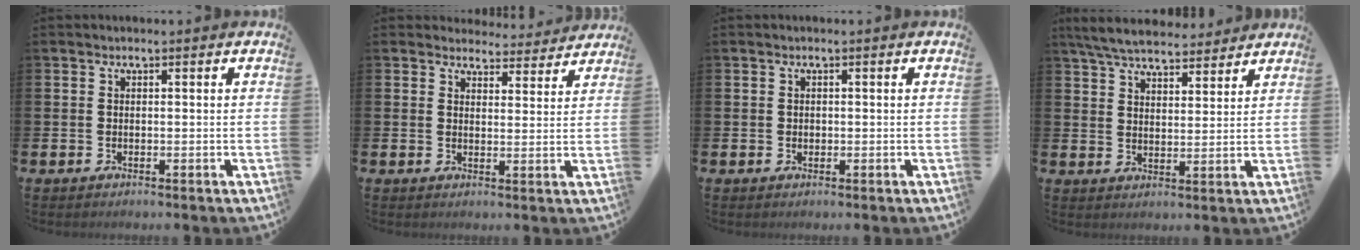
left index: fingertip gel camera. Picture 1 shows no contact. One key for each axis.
{"total": 4.2, "fx": 4.0, "fy": 1.2, "fz": -0.2, "tx": 0.008, "ty": -0.036, "tz": 0.068}
{"total": 0.6, "fx": 0.2, "fy": 0.6, "fz": 0.2, "tx": -0.002, "ty": 0.006, "tz": 0.001}
{"total": 6.5, "fx": 6.2, "fy": 1.4, "fz": 1.5, "tx": -0.054, "ty": -0.025, "tz": 0.113}